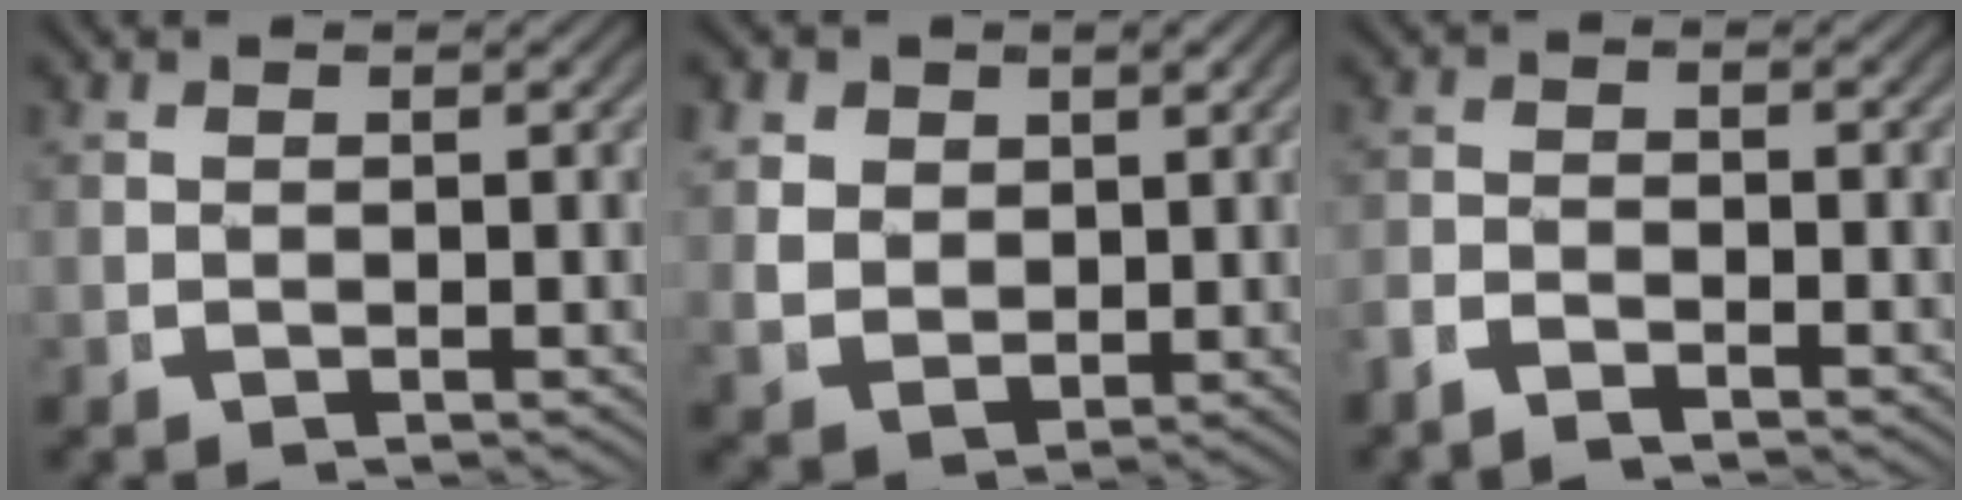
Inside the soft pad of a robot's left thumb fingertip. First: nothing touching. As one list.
[{"total": 5.1, "force": [1.0, 4.3, 2.7], "torque": [-0.070, -0.027, 0.037]}, {"total": 1.8, "force": [-1.7, 0.6, 0.4], "torque": [-0.005, -0.001, -0.036]}]